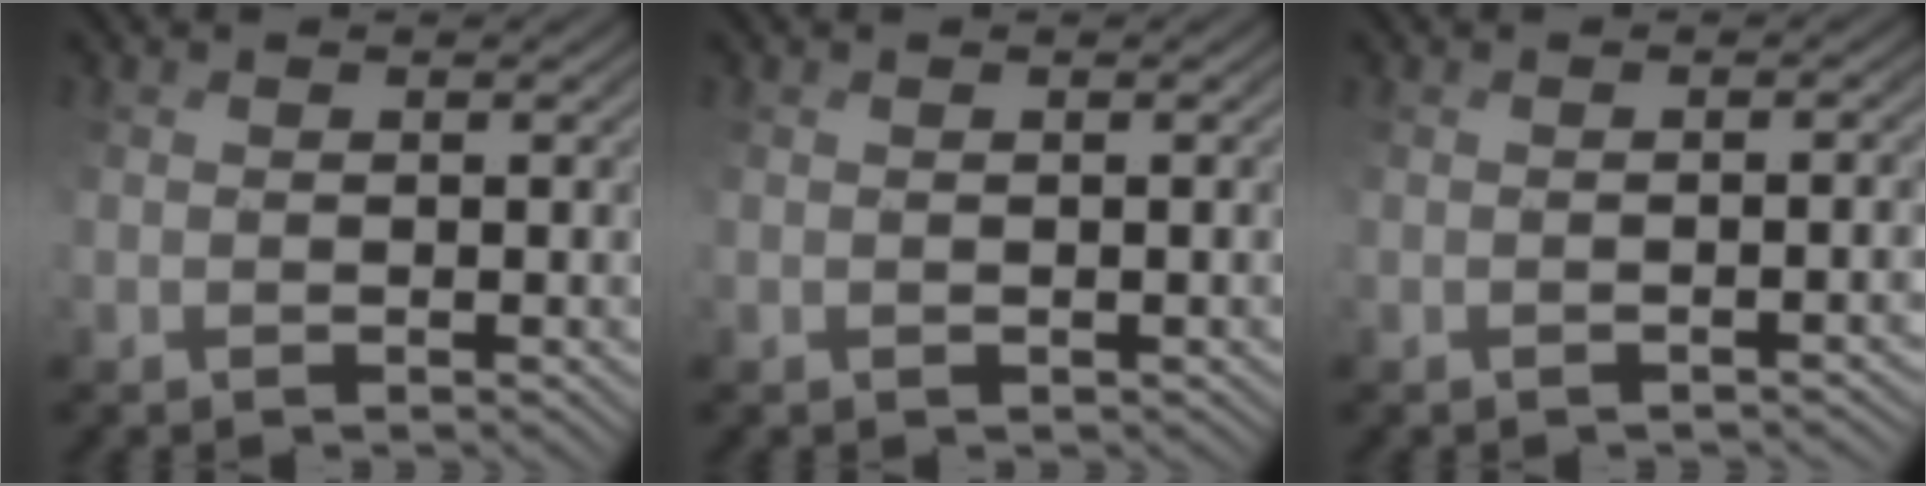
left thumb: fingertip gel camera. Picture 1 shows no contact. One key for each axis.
{"total": 0.7, "fx": -0.3, "fy": 0.6, "fz": 0.3, "tx": -0.004, "ty": -0.002, "tz": 0.001}
{"total": 2.6, "fx": -1.9, "fy": 0.5, "fz": 1.6, "tx": -0.012, "ty": 0.002, "tz": -0.003}